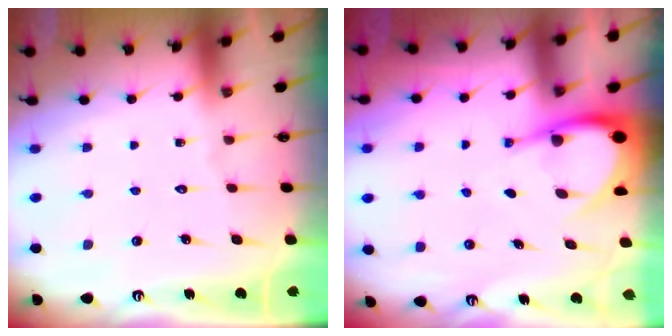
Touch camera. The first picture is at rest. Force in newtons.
{"total": 5.6, "press": 5.6, "slide": 0.5}